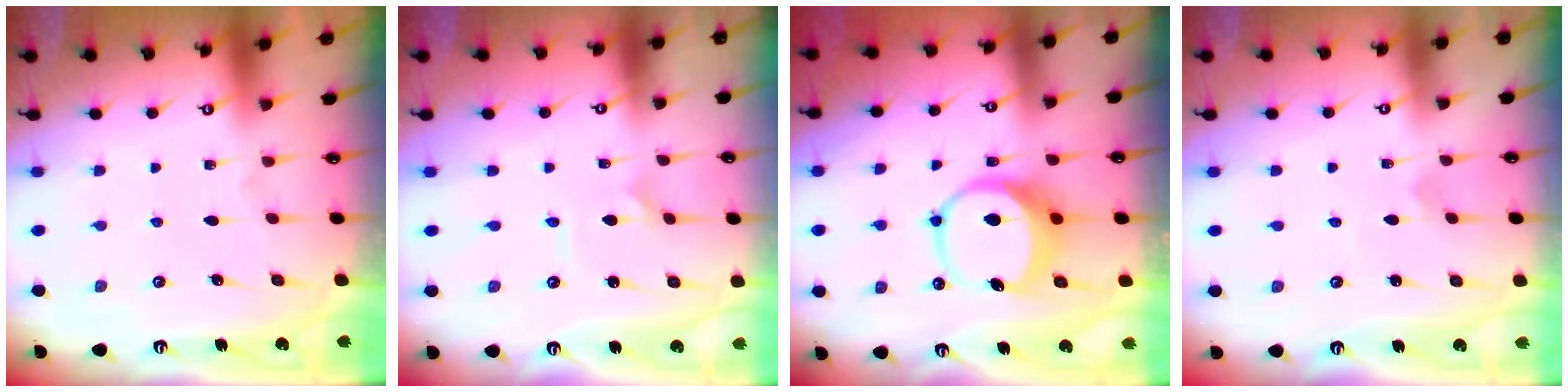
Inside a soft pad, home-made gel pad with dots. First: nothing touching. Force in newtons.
{"total": 1.4, "press": 1.4, "slide": 0.0}
{"total": 9.4, "press": 9.3, "slide": 1.4}
{"total": 1.7, "press": 1.7, "slide": 0.1}